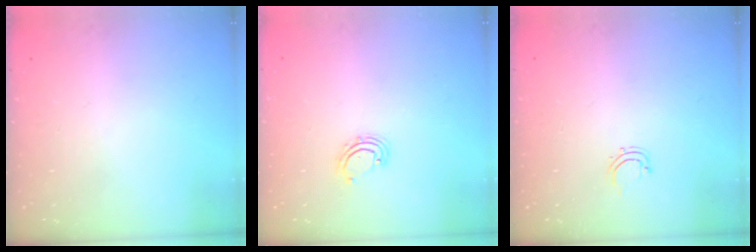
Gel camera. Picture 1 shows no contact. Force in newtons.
{"total": 3.3, "press": 3.3, "slide": 0.3}
{"total": 2.8, "press": 2.8, "slide": 0.5}